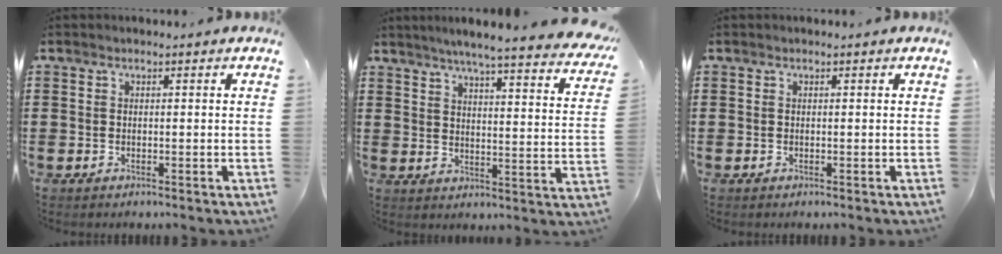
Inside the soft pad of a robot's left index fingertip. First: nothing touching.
{"total": 5.2, "force": [4.5, -0.6, 2.6], "torque": [-0.070, -0.032, 0.071]}
{"total": 0.0}